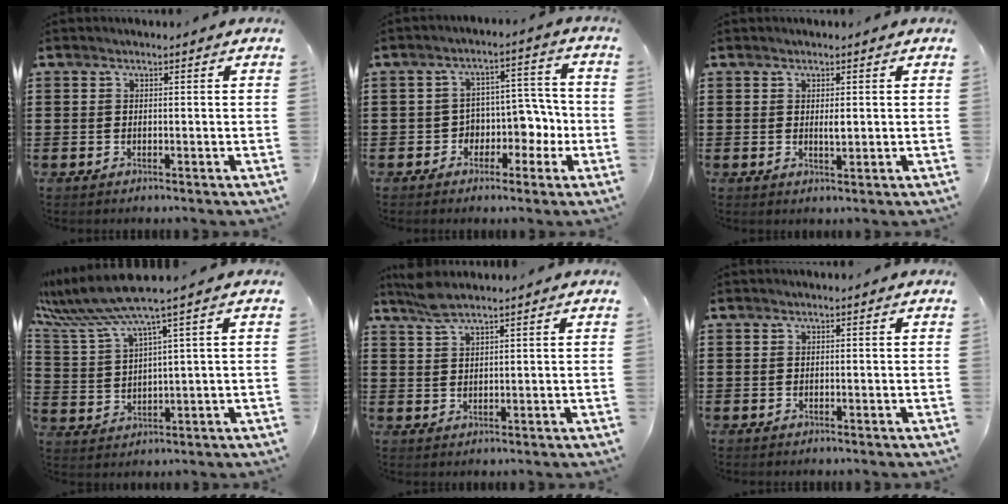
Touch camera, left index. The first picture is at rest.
{"total": 5.3, "force": [-1.5, 4.6, 2.1], "torque": [-0.048, 0.005, -0.031]}
{"total": 1.7, "force": [0.2, 0.4, 1.6], "torque": [-0.030, 0.000, 0.003]}
{"total": 6.9, "force": [5.2, -0.4, 4.5], "torque": [-0.124, -0.035, 0.083]}
{"total": 3.6, "force": [3.0, 0.5, 2.0], "torque": [-0.046, 0.000, 0.055]}
{"total": 0.0}